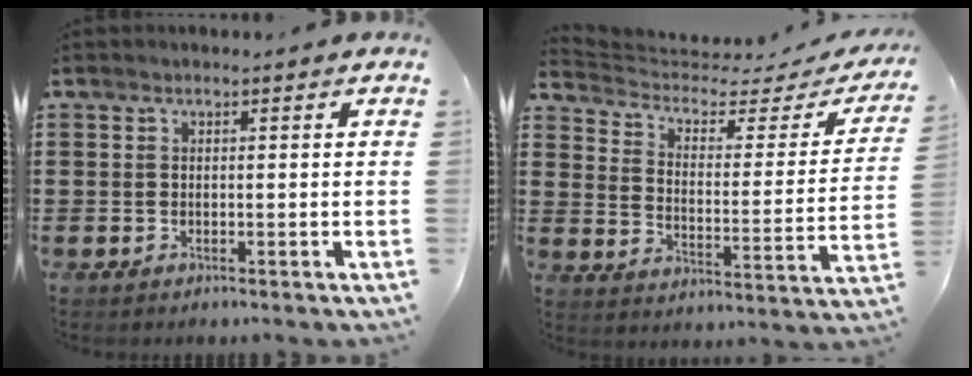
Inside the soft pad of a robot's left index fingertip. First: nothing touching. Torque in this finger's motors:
{"motor_torque": [-0.38, 0.91, -1.05, -0.12]}